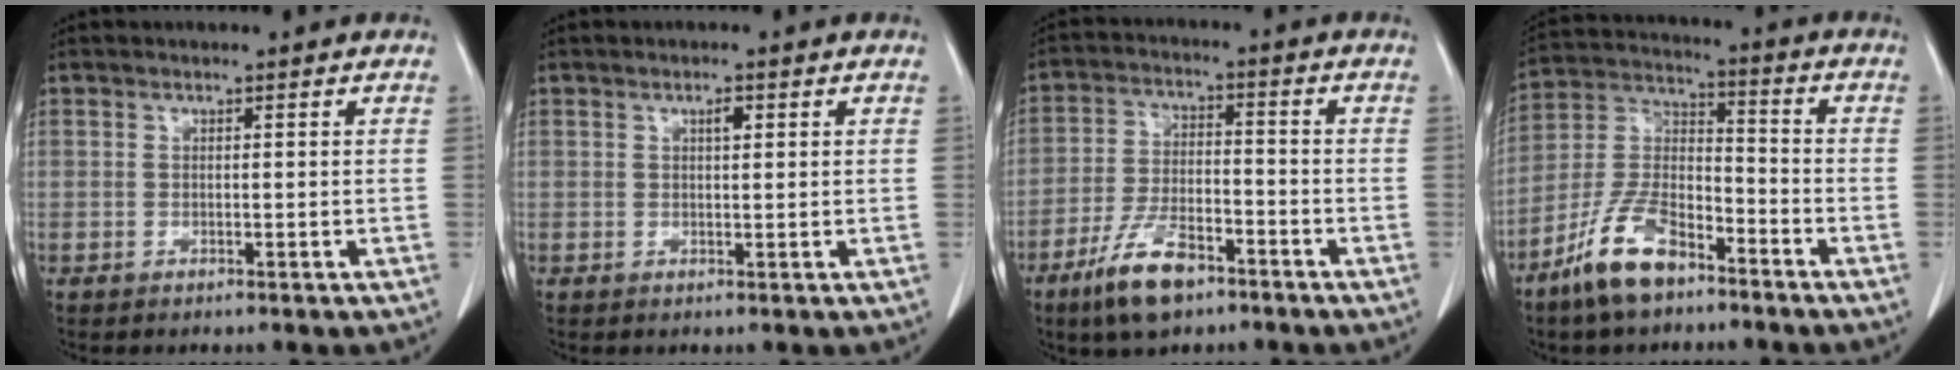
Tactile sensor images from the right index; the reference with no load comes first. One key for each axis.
{"total": 1.3, "fx": 0.6, "fy": 0.4, "fz": 1.1, "tx": -0.019, "ty": 0.000, "tz": 0.009}
{"total": 9.6, "fx": -6.4, "fy": 3.2, "fz": 6.4, "tx": -0.133, "ty": -0.009, "tz": -0.118}
{"total": 11.8, "fx": -8.1, "fy": 4.3, "fz": 7.4, "tx": -0.164, "ty": -0.003, "tz": -0.161}